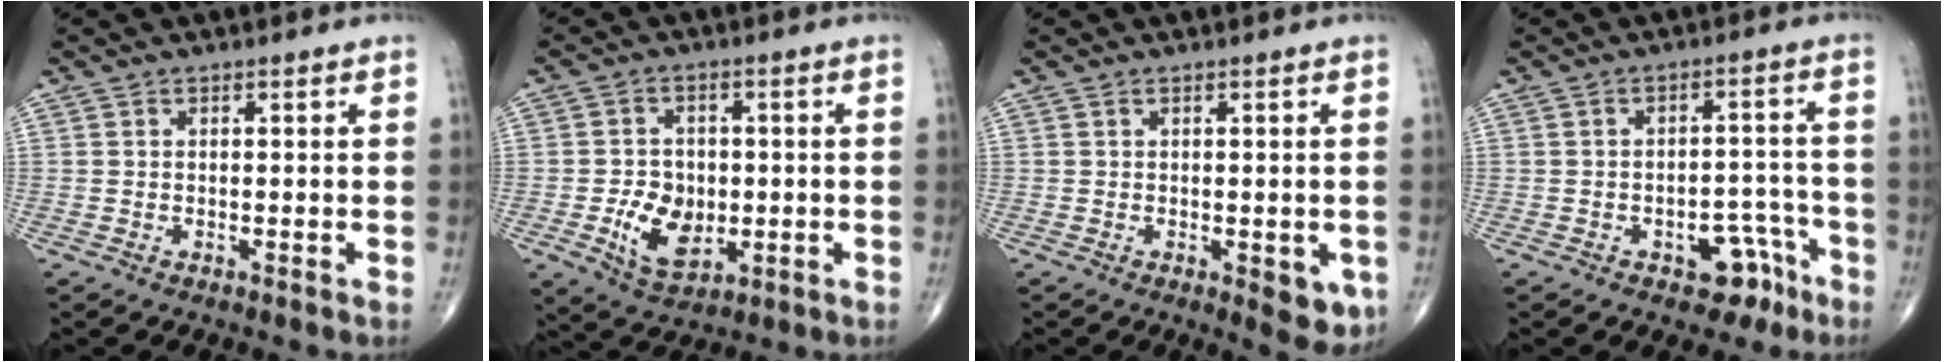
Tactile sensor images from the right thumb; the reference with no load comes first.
{"total": 8.9, "force": [-1.7, 6.4, 6.0], "torque": [-0.073, -0.002, -0.021]}
{"total": 5.7, "force": [-1.3, 2.3, 5.0], "torque": [-0.041, -0.008, -0.010]}
{"total": 7.2, "force": [-4.2, 4.2, 4.1], "torque": [-0.019, 0.042, -0.053]}